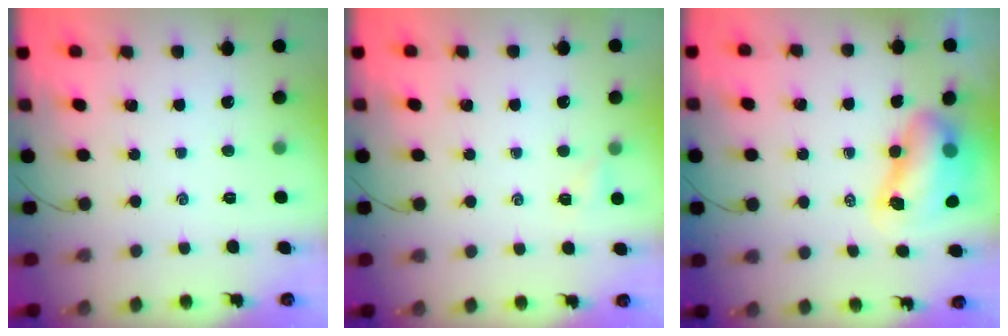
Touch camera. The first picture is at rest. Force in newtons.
{"total": 1.7, "press": 1.7, "slide": 0.5}
{"total": 9.9, "press": 9.5, "slide": 2.7}